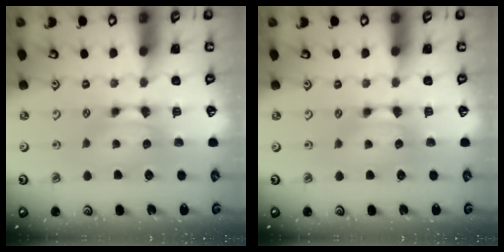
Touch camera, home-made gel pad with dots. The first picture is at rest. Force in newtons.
{"total": 0.6, "press": 0.2, "slide": 0.6}